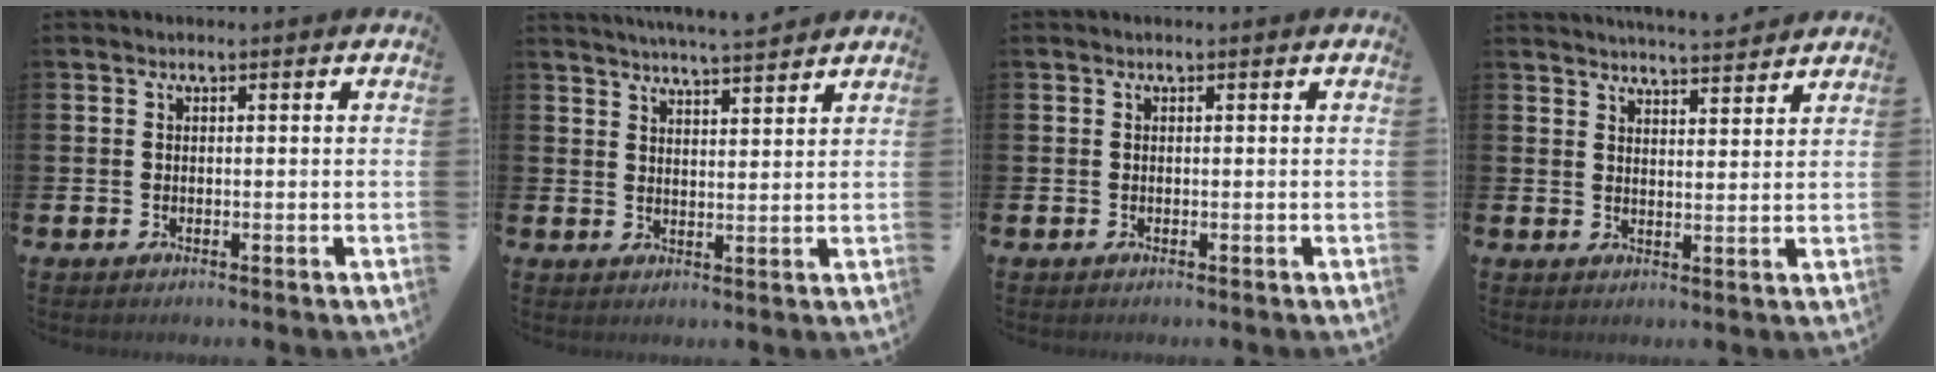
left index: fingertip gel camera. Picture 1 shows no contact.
{"total": 4.9, "force": [4.8, -0.5, 0.6], "torque": [-0.020, -0.025, 0.086]}
{"total": 0.0}
{"total": 4.5, "force": [4.5, -0.2, 0.1], "torque": [-0.009, -0.028, 0.080]}